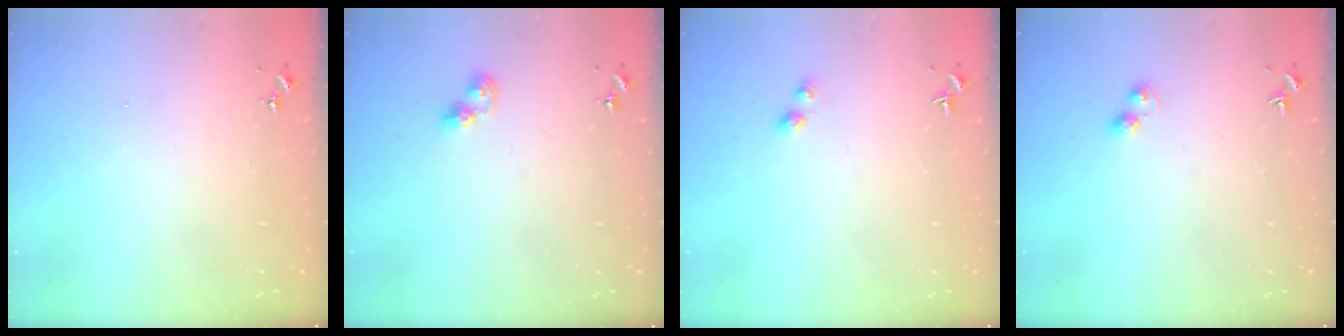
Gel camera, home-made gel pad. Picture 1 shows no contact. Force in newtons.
{"total": 6.0, "press": 6.0, "slide": 0.4}
{"total": 2.9, "press": 2.9, "slide": 0.5}
{"total": 3.6, "press": 3.5, "slide": 0.4}